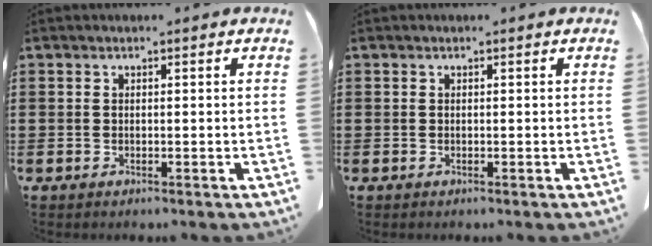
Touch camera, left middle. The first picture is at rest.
{"total": 0.0}